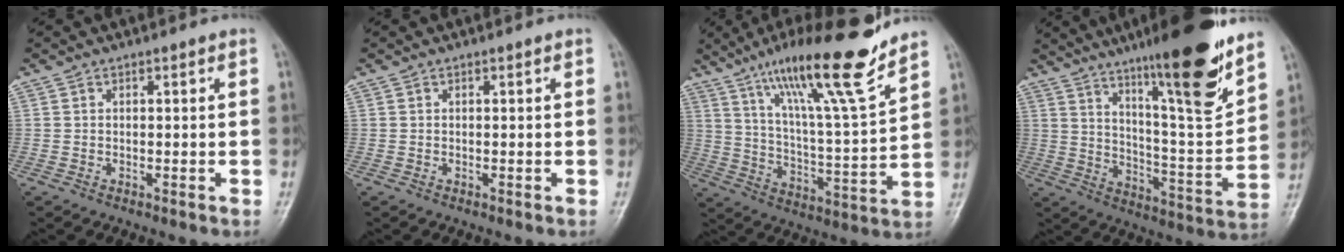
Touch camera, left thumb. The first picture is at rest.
{"total": 0.0}
{"total": 19.5, "force": [13.9, 1.6, 13.5], "torque": [-0.206, -0.071, 0.235]}
{"total": 20.5, "force": [13.9, 2.5, 14.9], "torque": [-0.201, -0.078, 0.226]}